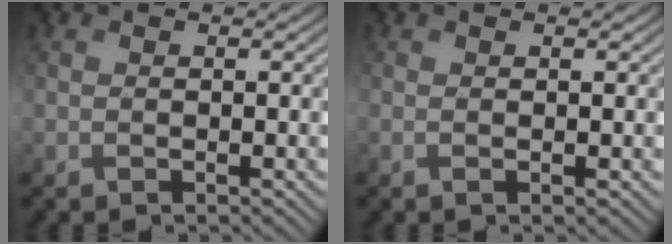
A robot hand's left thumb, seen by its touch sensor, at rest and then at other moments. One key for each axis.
{"total": 0.6, "fx": -0.1, "fy": -0.1, "fz": 0.6, "tx": -0.006, "ty": 0.003, "tz": -0.006}